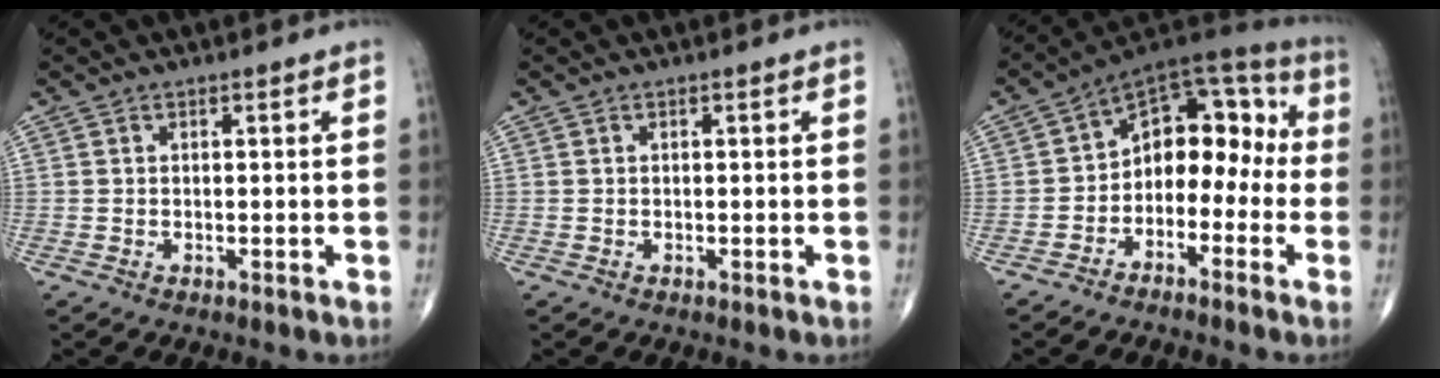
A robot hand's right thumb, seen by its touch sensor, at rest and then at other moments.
{"total": 0.0}
{"total": 13.1, "force": [-2.6, 8.9, 9.2], "torque": [-0.084, 0.076, -0.057]}